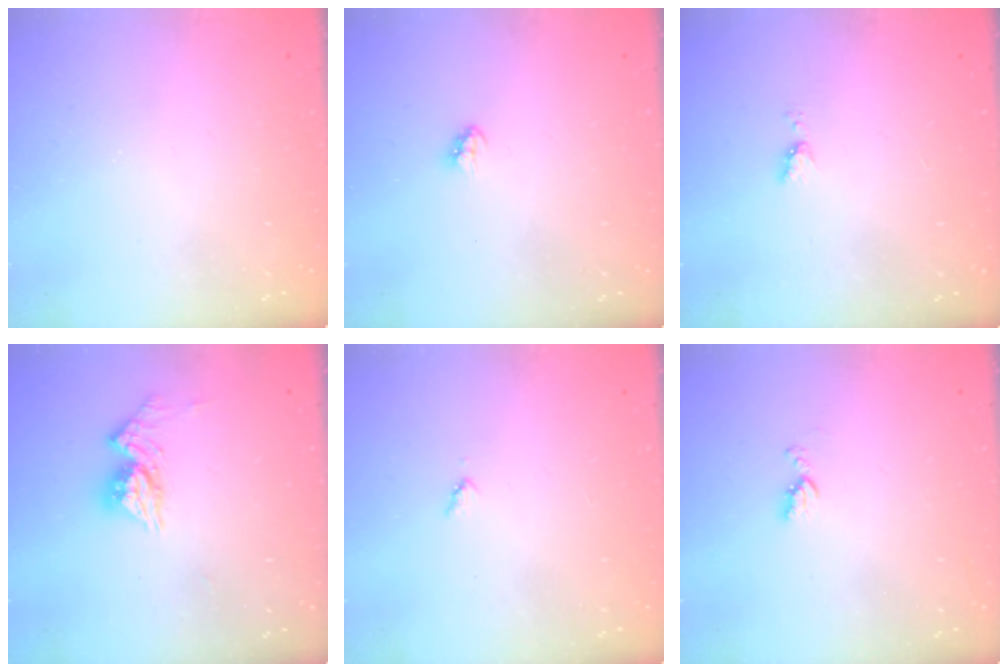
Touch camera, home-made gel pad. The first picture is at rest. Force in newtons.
{"total": 2.9, "press": 2.9, "slide": 0.2}
{"total": 4.0, "press": 4.0, "slide": 0.5}
{"total": 9.9, "press": 9.8, "slide": 0.9}
{"total": 3.0, "press": 3.0, "slide": 0.3}
{"total": 4.5, "press": 4.5, "slide": 0.6}